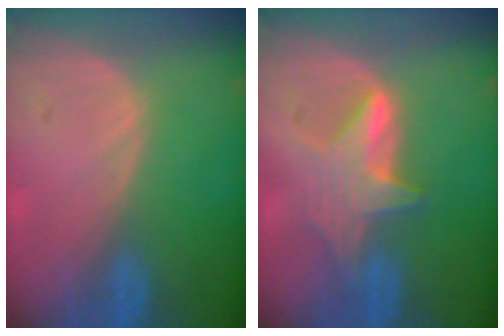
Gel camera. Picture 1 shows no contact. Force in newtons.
{"total": 6.0, "press": 6.0, "slide": 0.7}